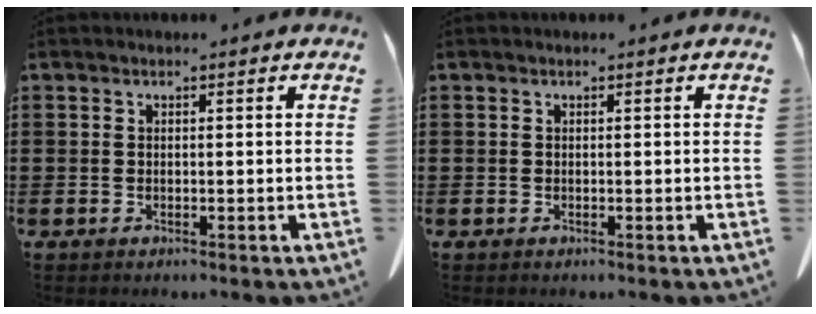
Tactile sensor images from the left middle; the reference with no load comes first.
{"total": 0.0}